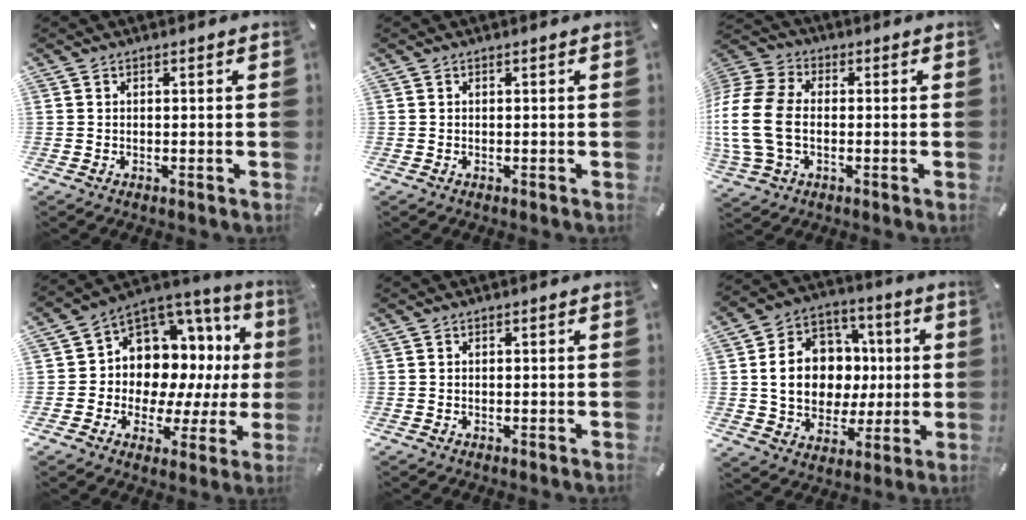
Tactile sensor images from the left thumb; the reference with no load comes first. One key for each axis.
{"total": 0.0}
{"total": 15.3, "fx": -1.8, "fy": 11.3, "fz": 10.1, "tx": -0.233, "ty": 0.017, "tz": -0.031}
{"total": 9.9, "fx": 3.2, "fy": 8.6, "fz": 3.9, "tx": -0.068, "ty": -0.062, "tz": 0.062}
{"total": 0.0}
{"total": 15.7, "fx": 0.5, "fy": 13.6, "fz": 8.0, "tx": -0.141, "ty": 0.008, "tz": 0.021}